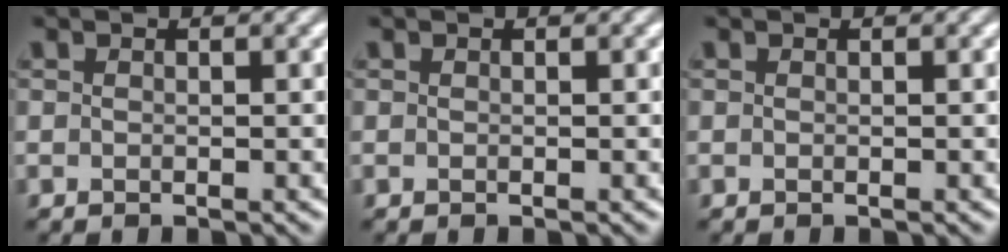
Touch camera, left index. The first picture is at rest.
{"total": 0.0}
{"total": 0.0}